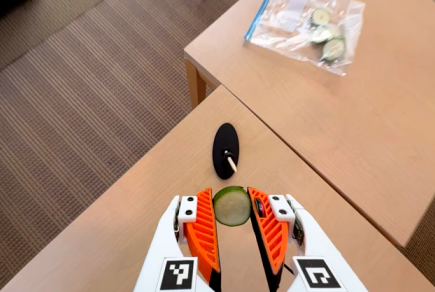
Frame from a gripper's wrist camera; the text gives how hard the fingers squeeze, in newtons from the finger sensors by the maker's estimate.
{"total": 8.4, "left": 8.0, "right": 8.8}